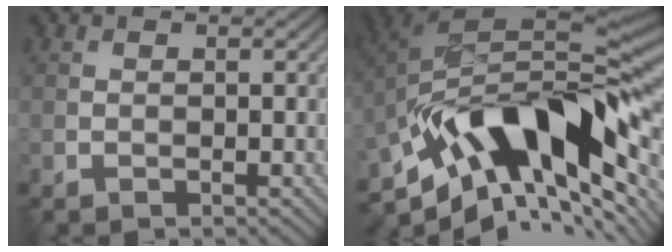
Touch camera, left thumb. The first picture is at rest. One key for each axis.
{"total": 16.2, "fx": -6.6, "fy": 7.2, "fz": 12.9, "tx": -0.215, "ty": 0.010, "tz": -0.126}